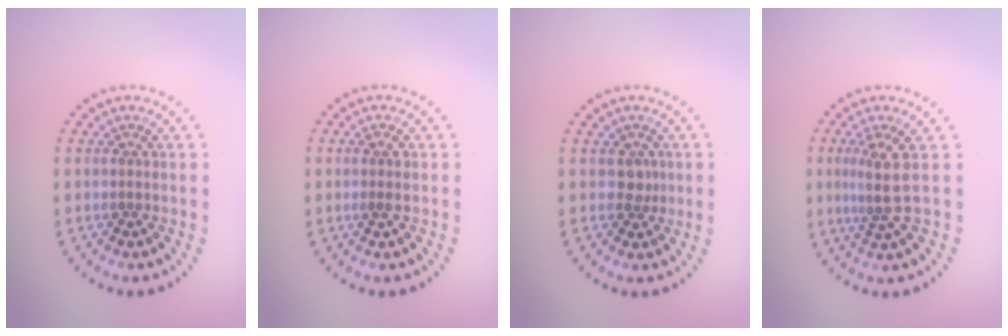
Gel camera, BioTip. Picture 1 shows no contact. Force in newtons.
{"total": 0.9, "press": 0.8, "slide": 0.4}
{"total": 1.4, "press": 1.0, "slide": 0.9}
{"total": 2.8, "press": 2.0, "slide": 1.9}